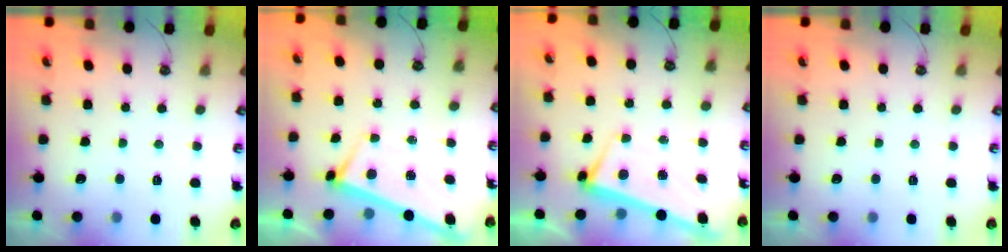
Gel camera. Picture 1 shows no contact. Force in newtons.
{"total": 3.0, "press": 3.0, "slide": 0.1}
{"total": 2.6, "press": 2.4, "slide": 1.0}
{"total": 0.0}